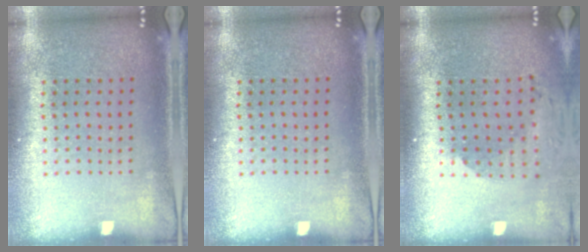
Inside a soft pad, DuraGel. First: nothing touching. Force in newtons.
{"total": 0.0}
{"total": 1.8, "press": 1.4, "slide": 1.1}